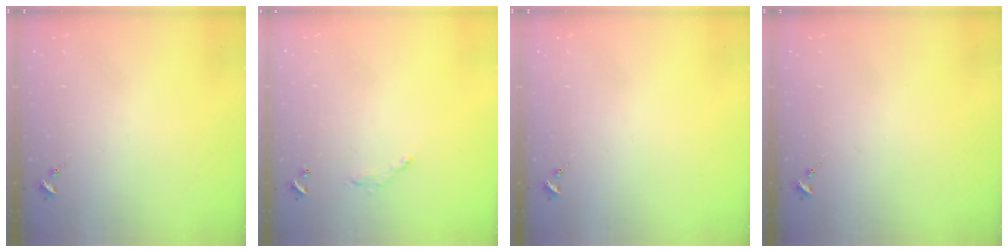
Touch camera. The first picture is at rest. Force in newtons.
{"total": 6.2, "press": 6.2, "slide": 0.4}
{"total": 0.0}
{"total": 0.0}